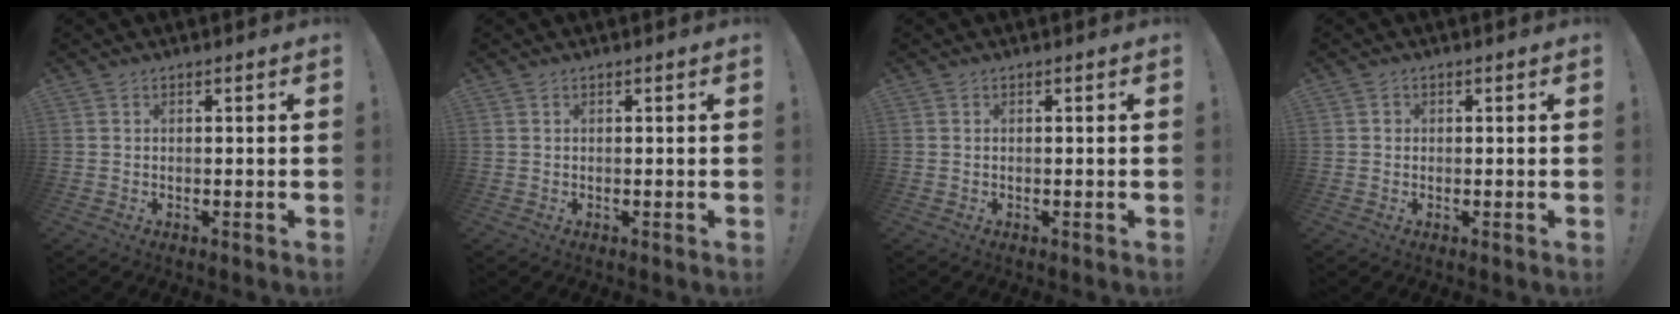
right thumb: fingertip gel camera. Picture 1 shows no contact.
{"total": 0.0}
{"total": 0.0}
{"total": 1.2, "force": [-0.2, 1.2, 0.3], "torque": [-0.001, 0.003, -0.004]}